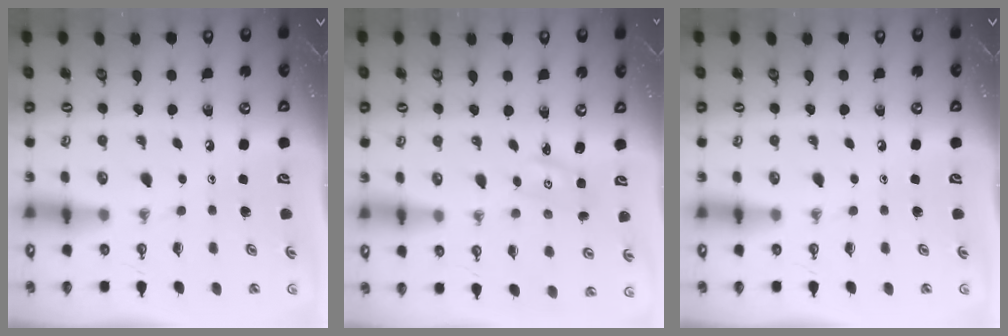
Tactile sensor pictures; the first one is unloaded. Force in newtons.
{"total": 2.7, "press": 2.7, "slide": 0.4}
{"total": 0.0}